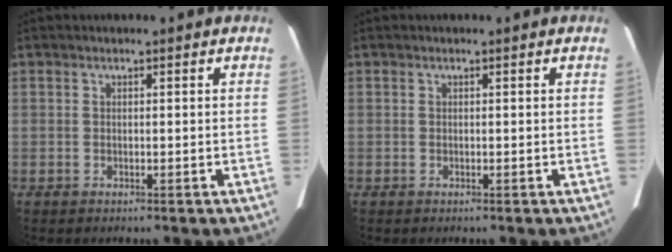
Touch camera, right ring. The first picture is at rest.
{"total": 0.0}